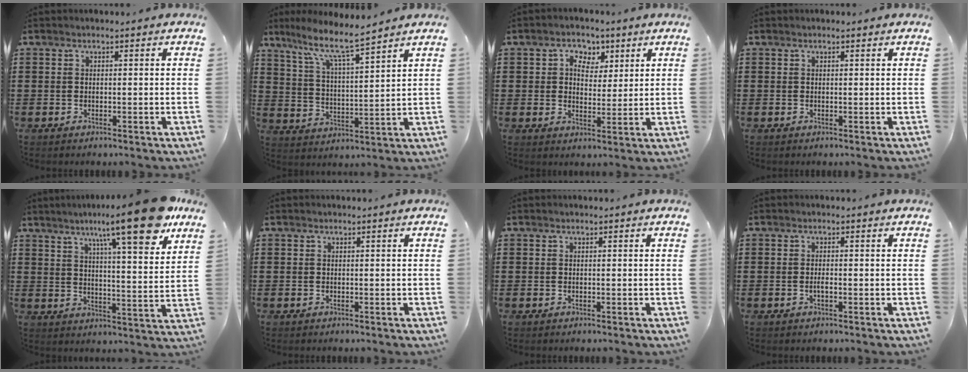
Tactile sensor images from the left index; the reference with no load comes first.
{"total": 8.2, "force": [6.7, 0.7, 4.8], "torque": [-0.117, -0.032, 0.113]}
{"total": 4.5, "force": [2.2, 3.5, 1.7], "torque": [-0.037, 0.010, 0.035]}
{"total": 0.0}
{"total": 14.7, "force": [9.8, 1.7, 10.8], "torque": [-0.175, -0.039, 0.150]}
{"total": 0.0}
{"total": 0.0}
{"total": 0.9, "force": [-0.3, 0.2, 0.8], "torque": [-0.017, -0.003, -0.005]}